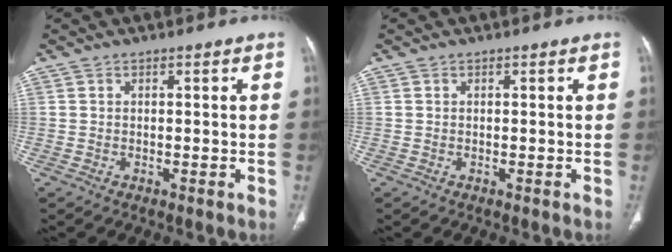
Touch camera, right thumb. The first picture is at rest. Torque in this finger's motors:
{"motor_torque": [0.09, 0.09, -0.01, 0.01, 0.02]}